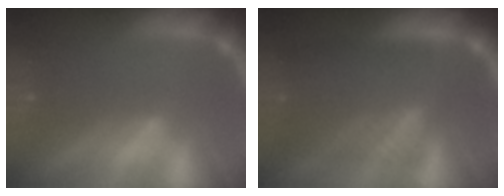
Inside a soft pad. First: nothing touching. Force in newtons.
{"total": 9.5}